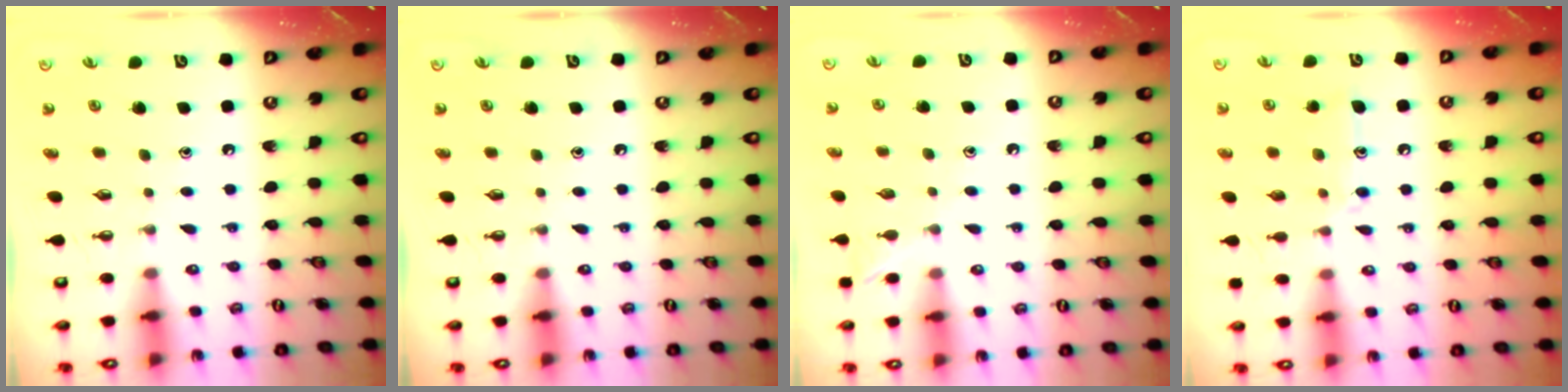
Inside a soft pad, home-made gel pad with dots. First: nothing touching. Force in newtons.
{"total": 0.0}
{"total": 3.4, "press": 3.4, "slide": 0.4}
{"total": 10.3, "press": 10.3, "slide": 0.9}